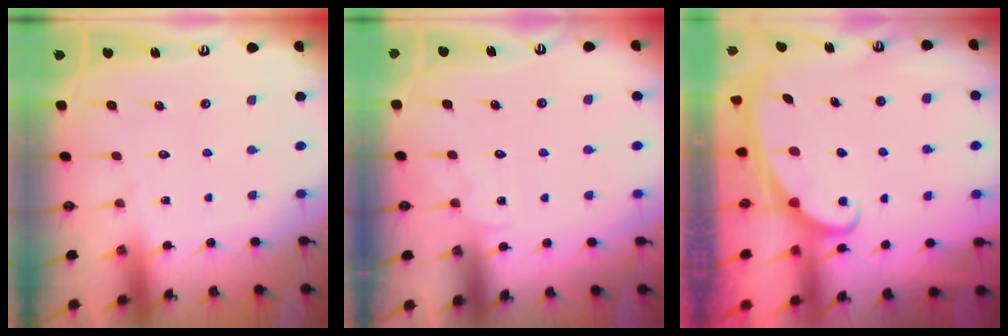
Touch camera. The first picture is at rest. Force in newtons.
{"total": 2.4, "press": 2.4, "slide": 0.2}
{"total": 2.4, "press": 2.4, "slide": 0.4}